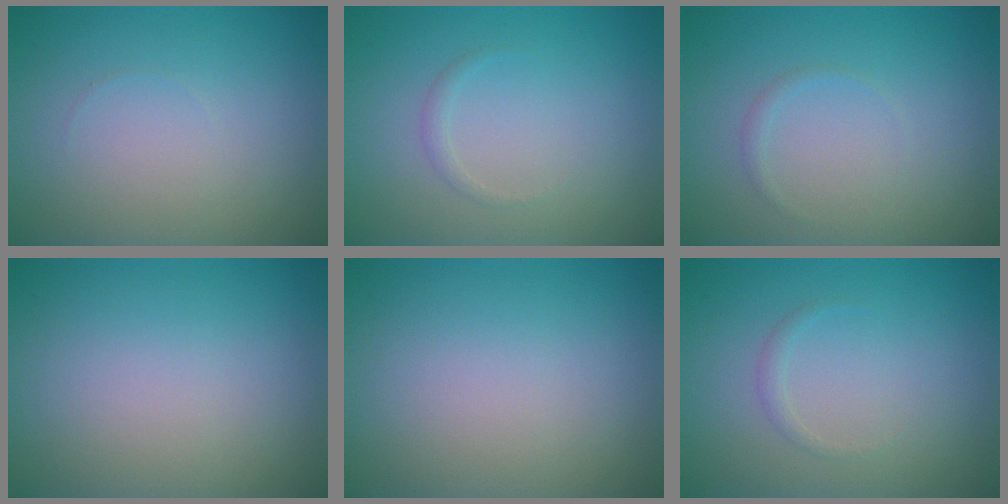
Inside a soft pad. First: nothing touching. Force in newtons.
{"total": 0.8, "press": 0.8, "slide": 0.0}
{"total": 0.6, "press": 0.6, "slide": 0.0}
{"total": 0.0}
{"total": 0.0}
{"total": 0.8, "press": 0.8, "slide": 0.0}